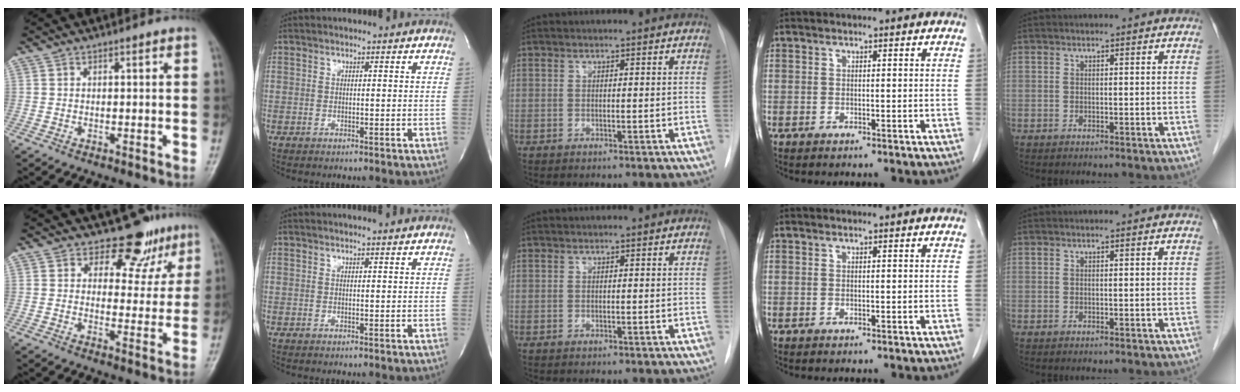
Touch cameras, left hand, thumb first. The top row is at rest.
{"thumb": {"total": 8.4, "force": [6.2, 5.4, 1.9], "torque": [0.016, -0.038, 0.071]}, "index": {"total": 1.1, "force": [1.0, -0.2, 0.3], "torque": [-0.009, -0.002, 0.014]}}